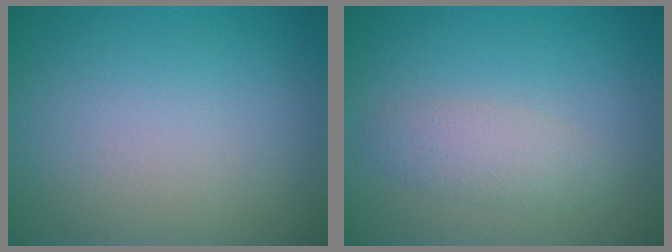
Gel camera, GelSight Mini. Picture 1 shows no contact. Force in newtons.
{"total": 2.2, "press": 2.2, "slide": 0.1}